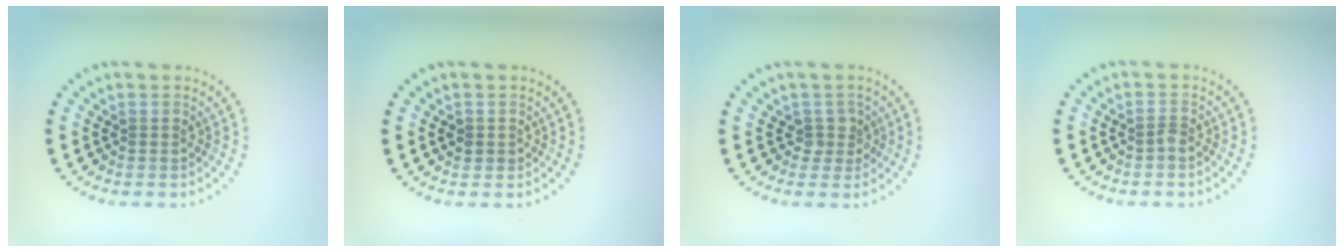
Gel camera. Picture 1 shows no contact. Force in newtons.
{"total": 1.1, "press": 1.0, "slide": 0.5}
{"total": 1.7, "press": 1.2, "slide": 1.2}
{"total": 0.8, "press": 0.5, "slide": 0.6}